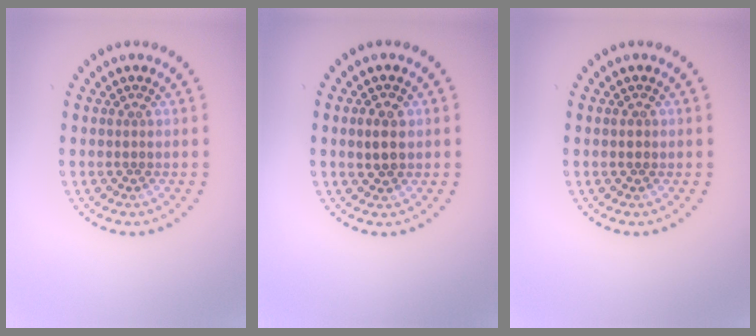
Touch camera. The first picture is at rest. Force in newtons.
{"total": 2.3, "press": 2.3, "slide": 0.3}
{"total": 0.9, "press": 0.9, "slide": 0.1}